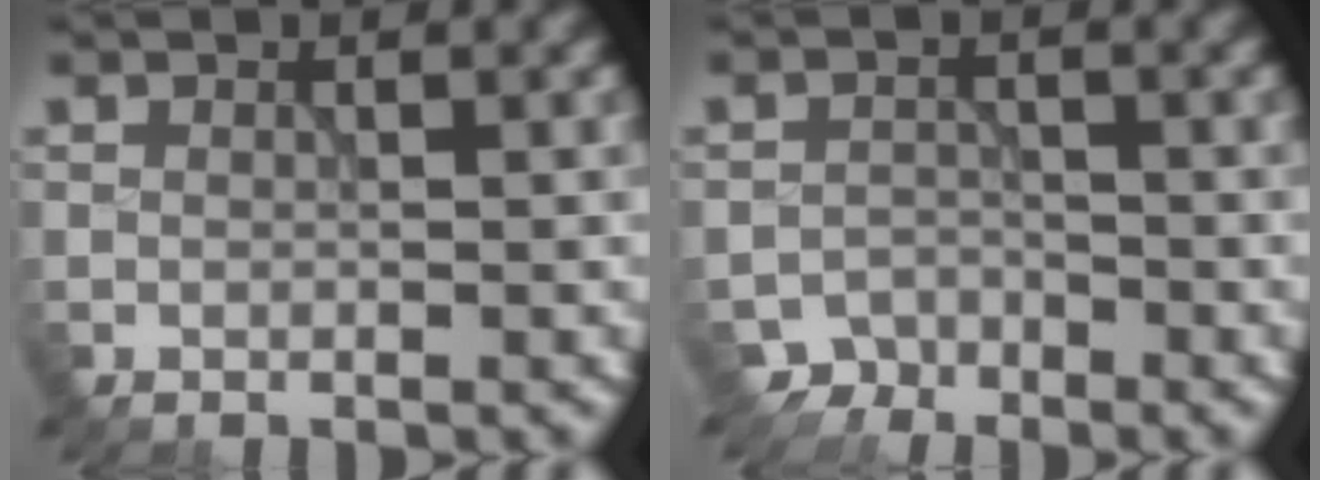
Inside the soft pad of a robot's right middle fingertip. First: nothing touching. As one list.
[{"total": 2.8, "force": [-2.5, 1.2, -0.3], "torque": [0.015, 0.001, -0.039]}]